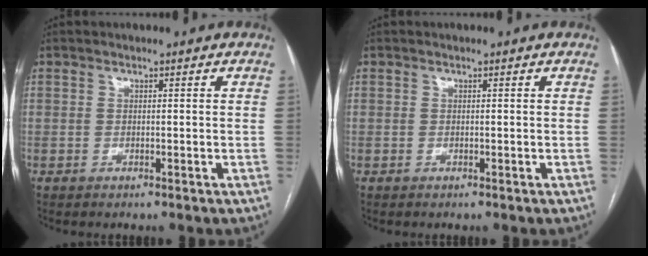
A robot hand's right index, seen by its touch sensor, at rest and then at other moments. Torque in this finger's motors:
{"motor_torque": [0.00, 0.00, 0.00, 0.00]}